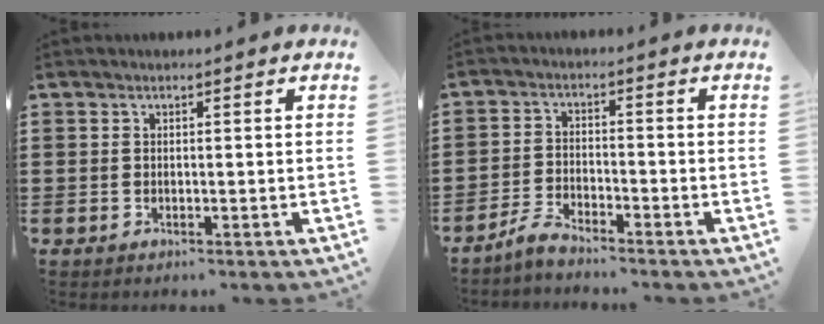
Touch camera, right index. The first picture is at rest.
{"total": 3.3, "force": [-3.2, 0.2, 0.8], "torque": [-0.032, 0.003, -0.070]}